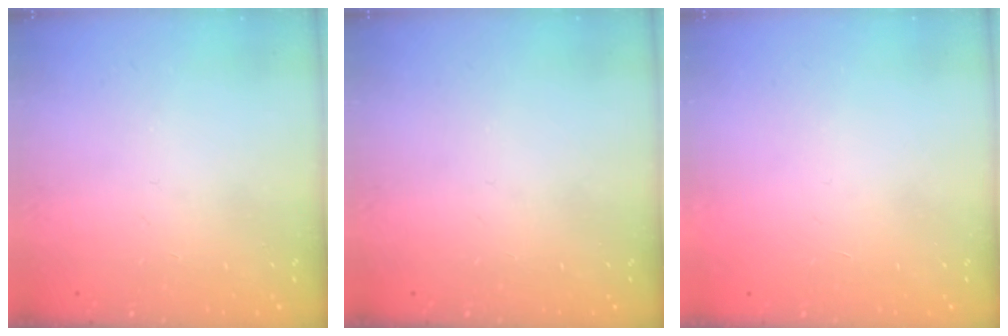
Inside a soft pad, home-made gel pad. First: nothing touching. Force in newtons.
{"total": 0.0}
{"total": 1.5, "press": 1.5, "slide": 0.1}